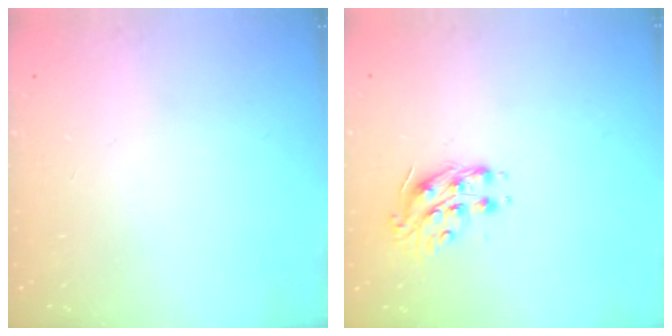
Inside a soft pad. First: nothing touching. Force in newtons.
{"total": 9.3, "press": 9.3, "slide": 0.2}